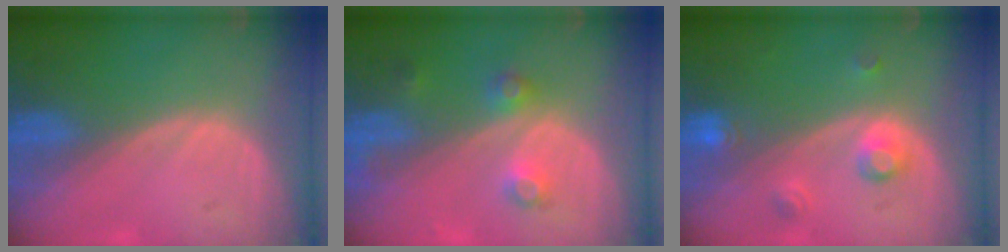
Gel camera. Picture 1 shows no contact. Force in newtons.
{"total": 3.8, "press": 3.5, "slide": 1.4}
{"total": 3.5, "press": 3.2, "slide": 1.4}